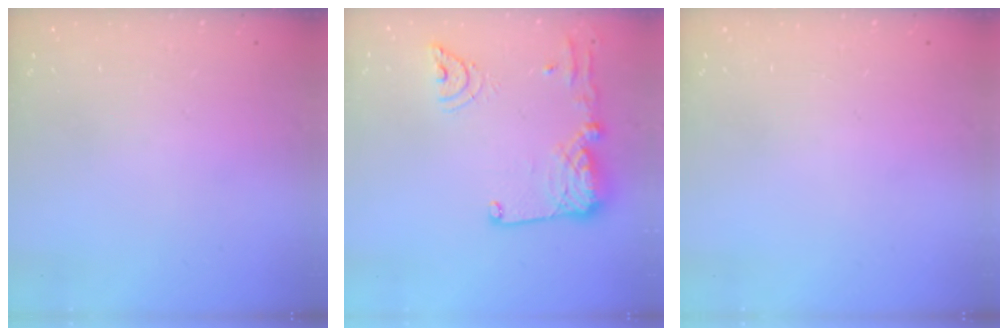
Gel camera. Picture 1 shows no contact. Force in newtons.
{"total": 17.2, "press": 17.1, "slide": 2.2}
{"total": 0.0}